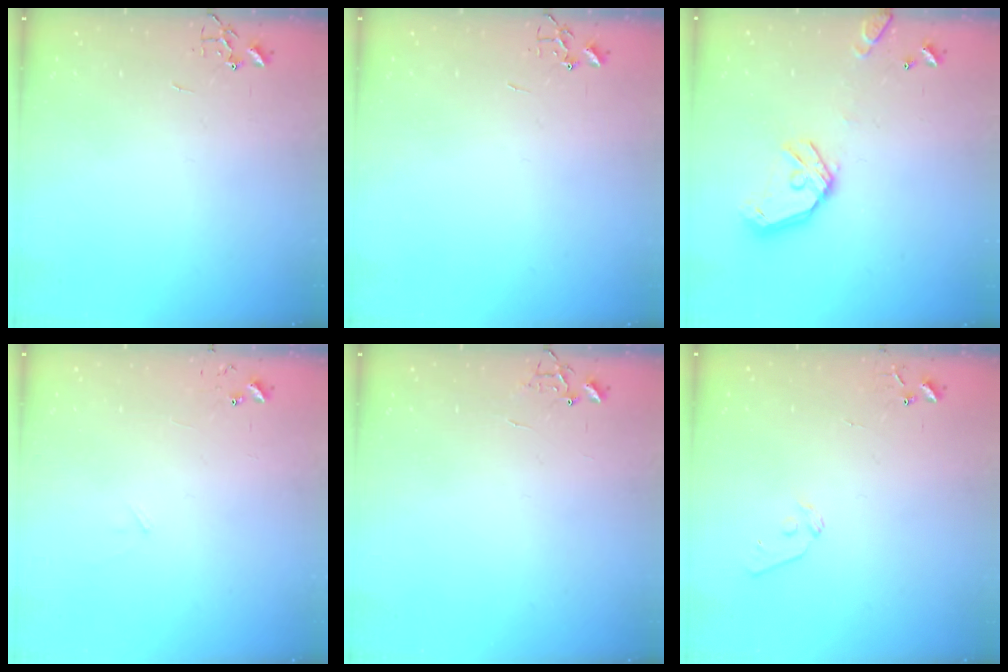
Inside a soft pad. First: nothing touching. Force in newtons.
{"total": 0.0}
{"total": 14.4, "press": 14.2, "slide": 2.1}
{"total": 5.8, "press": 5.8, "slide": 0.5}
{"total": 6.4, "press": 6.4, "slide": 0.6}
{"total": 7.2, "press": 7.2, "slide": 0.5}